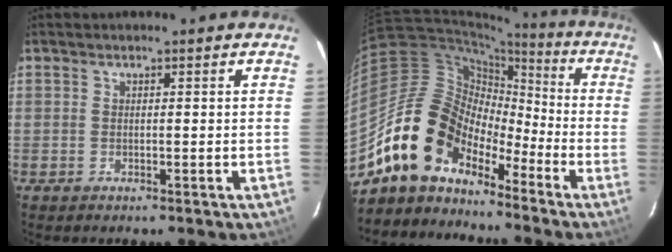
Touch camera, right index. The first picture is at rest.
{"total": 15.0, "force": [-11.3, 7.7, 6.1], "torque": [-0.117, 0.022, -0.222]}